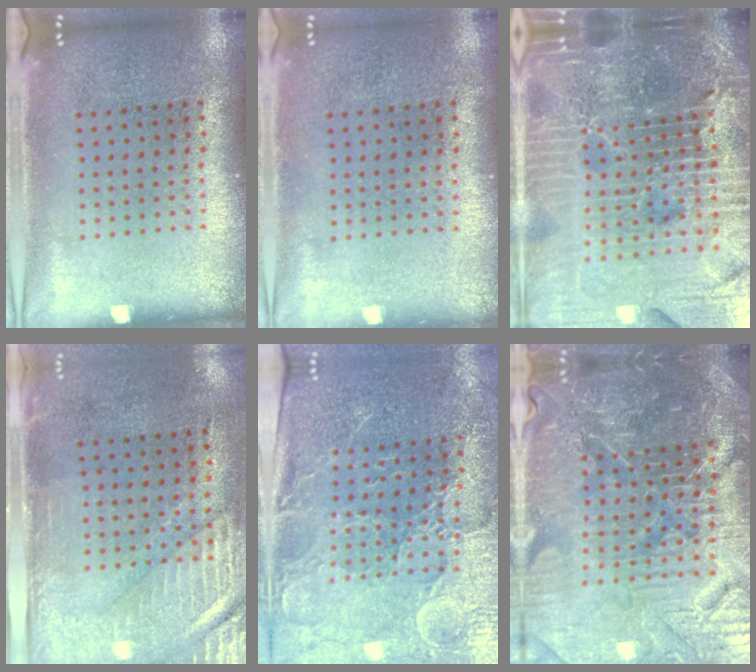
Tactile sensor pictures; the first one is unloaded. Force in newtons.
{"total": 0.0}
{"total": 7.3, "press": 6.3, "slide": 3.6}
{"total": 2.8, "press": 2.4, "slide": 1.4}
{"total": 3.5, "press": 3.4, "slide": 1.1}
{"total": 5.5, "press": 5.2, "slide": 1.9}